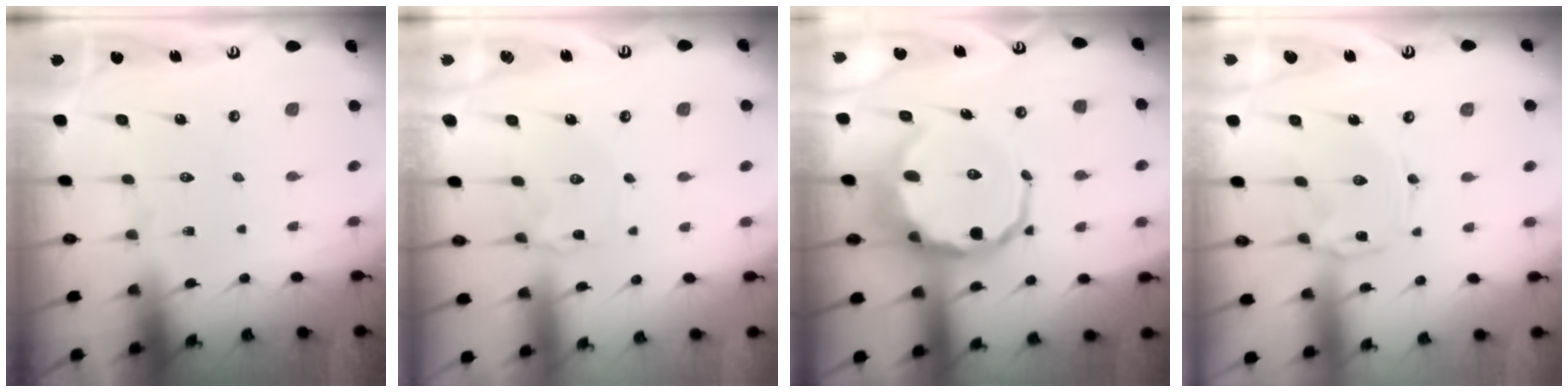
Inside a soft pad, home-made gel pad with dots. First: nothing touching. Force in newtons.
{"total": 1.6, "press": 1.5, "slide": 0.2}
{"total": 12.8, "press": 12.4, "slide": 2.9}
{"total": 1.5, "press": 1.5, "slide": 0.4}